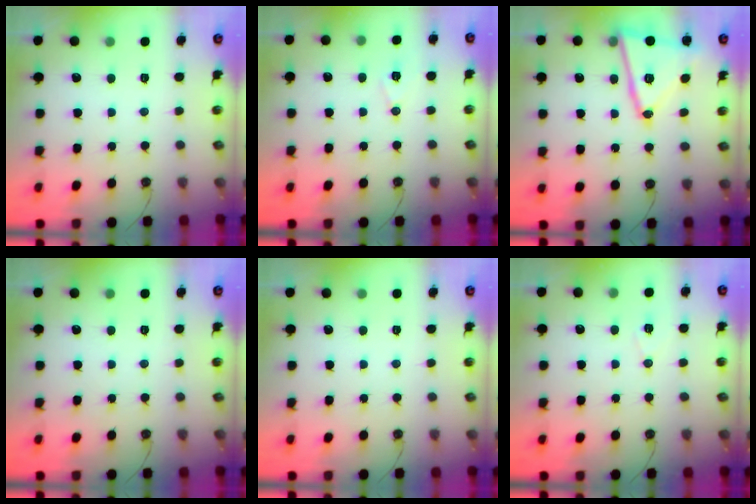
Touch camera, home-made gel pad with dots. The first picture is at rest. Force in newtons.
{"total": 7.4, "press": 5.8, "slide": 4.5}
{"total": 17.3, "press": 17.2, "slide": 1.0}
{"total": 0.0}
{"total": 0.0}
{"total": 6.6, "press": 4.8, "slide": 4.5}